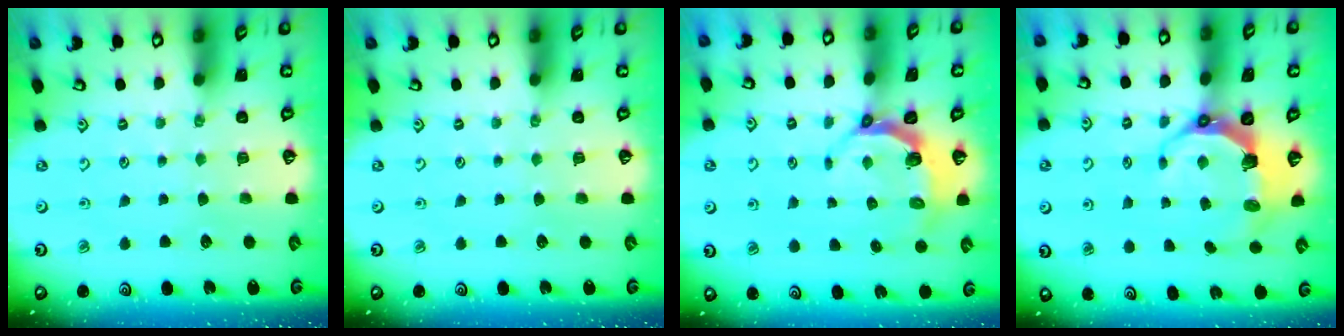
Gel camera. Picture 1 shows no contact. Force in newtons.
{"total": 0.0}
{"total": 4.5, "press": 3.2, "slide": 3.2}
{"total": 8.2, "press": 6.4, "slide": 5.2}